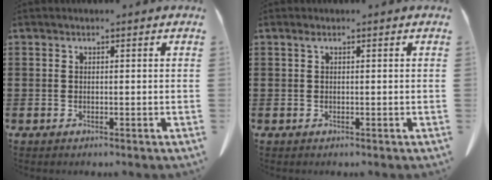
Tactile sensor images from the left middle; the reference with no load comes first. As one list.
[{"total": 0.7, "force": [0.2, 0.1, 0.7], "torque": [-0.015, 0.001, 0.003]}]